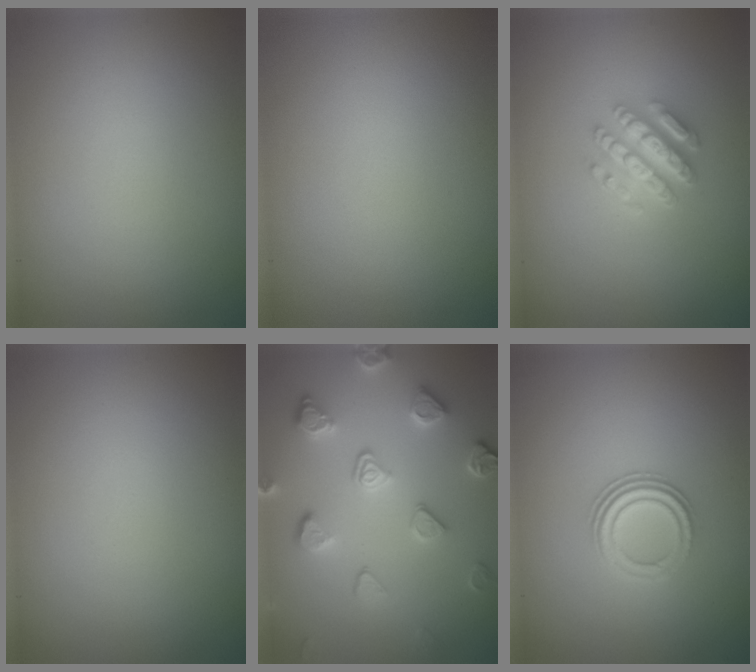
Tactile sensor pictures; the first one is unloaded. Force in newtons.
{"total": 0.0}
{"total": 3.8, "press": 3.2, "slide": 2.0}
{"total": 0.0}
{"total": 4.1, "press": 3.8, "slide": 1.4}
{"total": 3.0, "press": 2.2, "slide": 2.0}